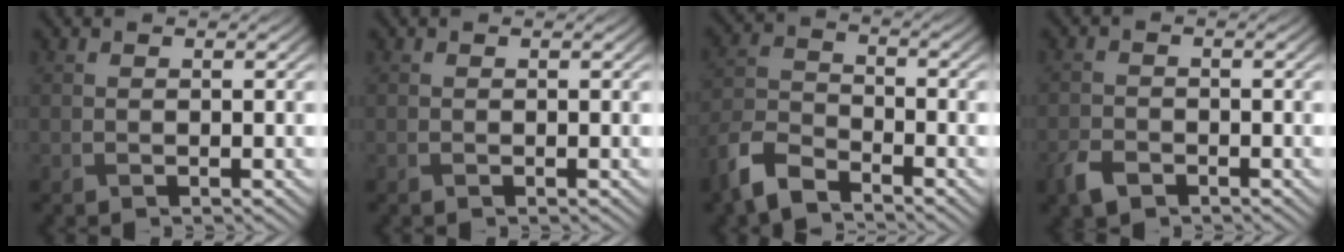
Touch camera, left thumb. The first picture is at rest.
{"total": 0.0}
{"total": 6.8, "force": [-5.3, 2.6, 3.4], "torque": [-0.080, -0.008, -0.124]}
{"total": 2.8, "force": [-1.9, 1.5, 1.4], "torque": [-0.034, -0.004, -0.047]}